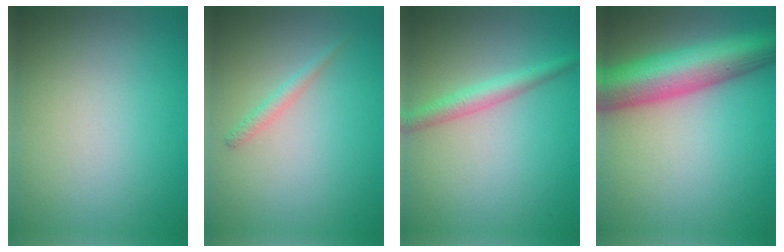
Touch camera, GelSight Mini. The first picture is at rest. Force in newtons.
{"total": 1.2, "press": 1.2, "slide": 0.1}
{"total": 2.5, "press": 2.5, "slide": 0.0}
{"total": 10.1, "press": 10.1, "slide": 0.3}